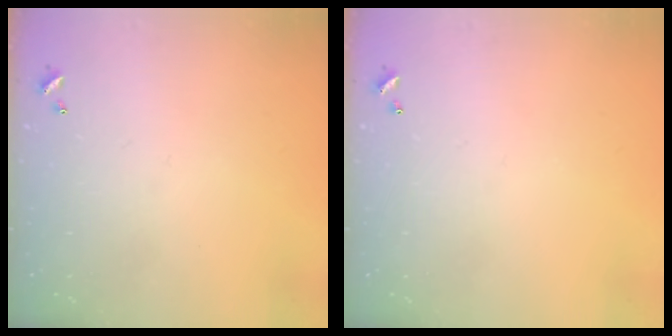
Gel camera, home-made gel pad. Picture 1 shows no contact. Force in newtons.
{"total": 0.0}